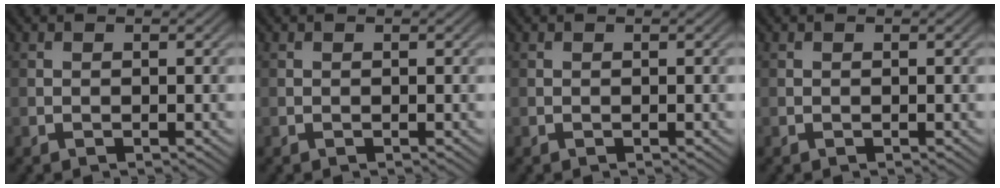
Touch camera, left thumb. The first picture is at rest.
{"total": 0.0}
{"total": 0.0}
{"total": 0.0}